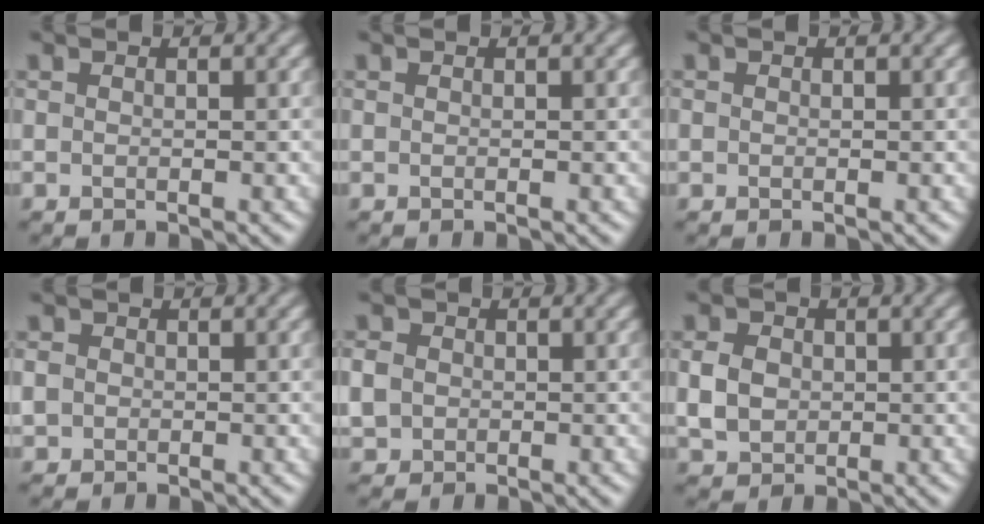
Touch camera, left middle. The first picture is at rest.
{"total": 0.0}
{"total": 0.0}
{"total": 2.7, "force": [-0.5, 2.5, 0.8], "torque": [-0.020, 0.006, -0.017]}
{"total": 3.7, "force": [-0.4, 3.4, 1.4], "torque": [-0.035, 0.006, -0.022]}
{"total": 3.4, "force": [-0.3, 2.9, 1.8], "torque": [-0.042, 0.001, -0.007]}